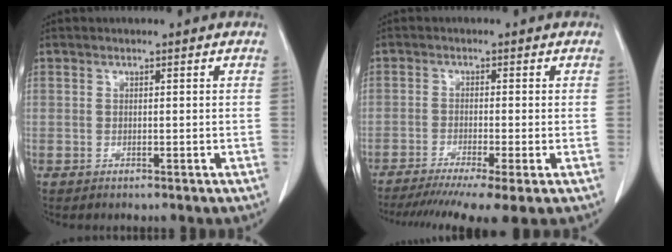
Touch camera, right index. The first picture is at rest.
{"total": 11.0, "force": [-8.1, 0.0, 7.4], "torque": [-0.113, -0.024, -0.127]}